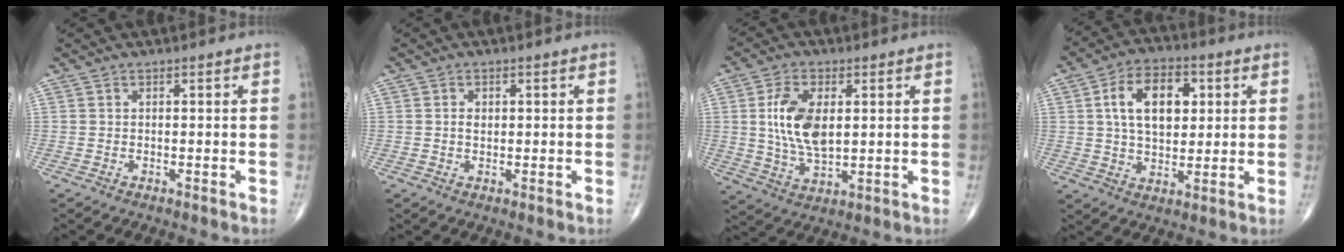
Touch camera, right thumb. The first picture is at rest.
{"total": 1.7, "force": [0.2, 1.2, 1.2], "torque": [-0.015, 0.001, 0.004]}
{"total": 11.0, "force": [1.8, 5.9, 9.1], "torque": [-0.171, -0.009, 0.038]}
{"total": 12.9, "force": [3.1, 7.9, 9.7], "torque": [-0.138, 0.001, 0.048]}